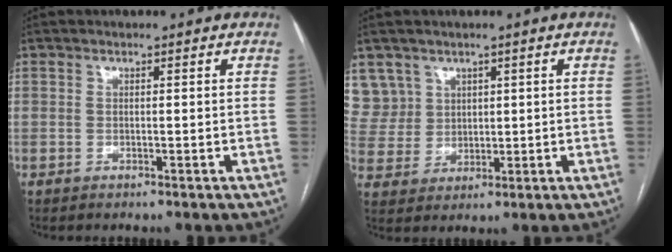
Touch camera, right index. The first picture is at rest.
{"total": 7.3, "force": [4.1, 6.0, 0.1], "torque": [-0.006, 0.015, 0.096]}